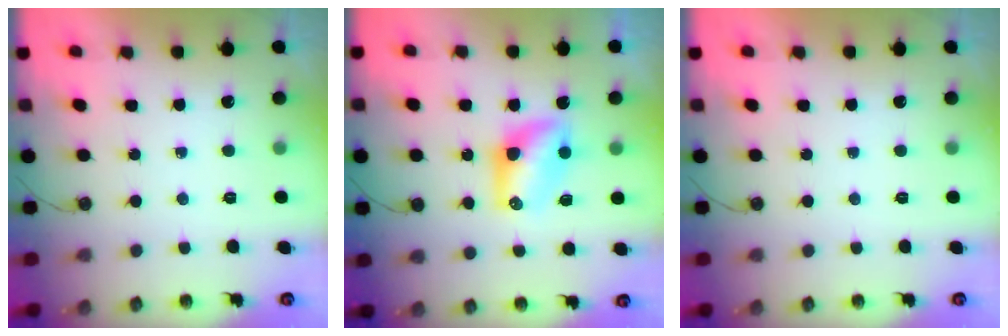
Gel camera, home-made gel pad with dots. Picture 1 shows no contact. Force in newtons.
{"total": 7.1, "press": 7.1, "slide": 0.6}
{"total": 0.0}